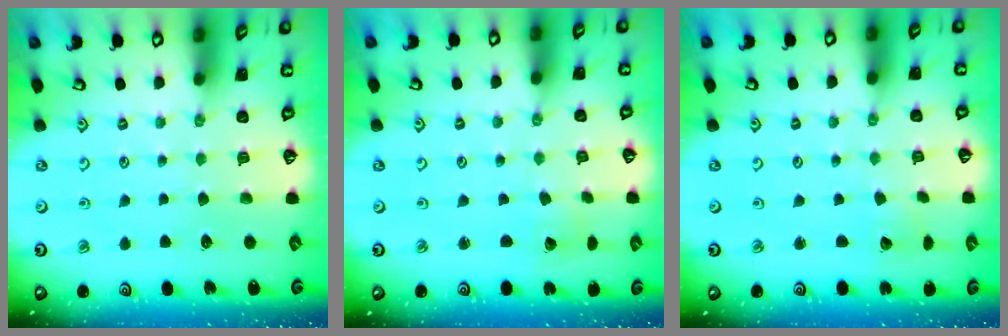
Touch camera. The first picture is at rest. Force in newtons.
{"total": 1.8, "press": 1.8, "slide": 0.1}
{"total": 2.3, "press": 2.3, "slide": 0.1}